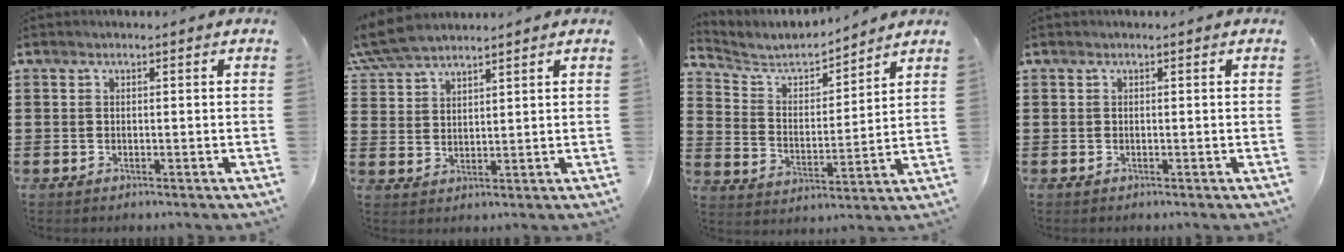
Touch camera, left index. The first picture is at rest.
{"total": 5.4, "force": [4.9, 1.2, 1.9], "torque": [-0.055, -0.008, 0.093]}
{"total": 5.6, "force": [5.2, 1.4, 1.5], "torque": [-0.059, -0.036, 0.084]}
{"total": 0.0}